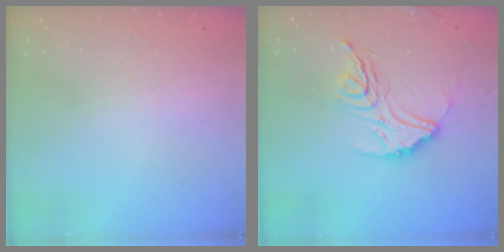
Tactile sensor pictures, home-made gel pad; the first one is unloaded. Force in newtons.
{"total": 15.6, "press": 15.5, "slide": 1.6}